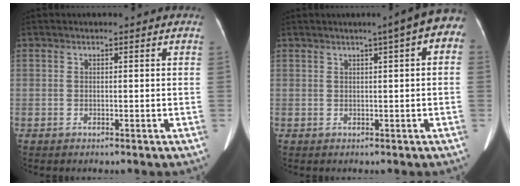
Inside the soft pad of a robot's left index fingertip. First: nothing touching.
{"total": 6.8, "force": [3.4, 1.1, 5.8], "torque": [-0.064, 0.021, 0.027]}